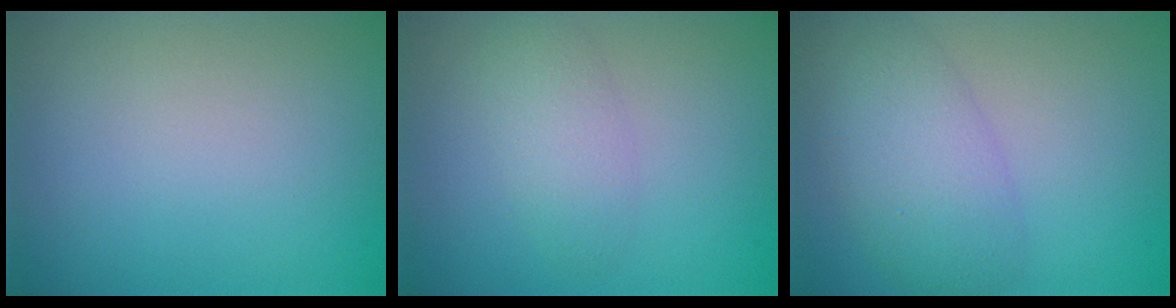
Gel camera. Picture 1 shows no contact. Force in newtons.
{"total": 2.4, "press": 2.4, "slide": 0.1}
{"total": 5.2, "press": 5.1, "slide": 0.3}